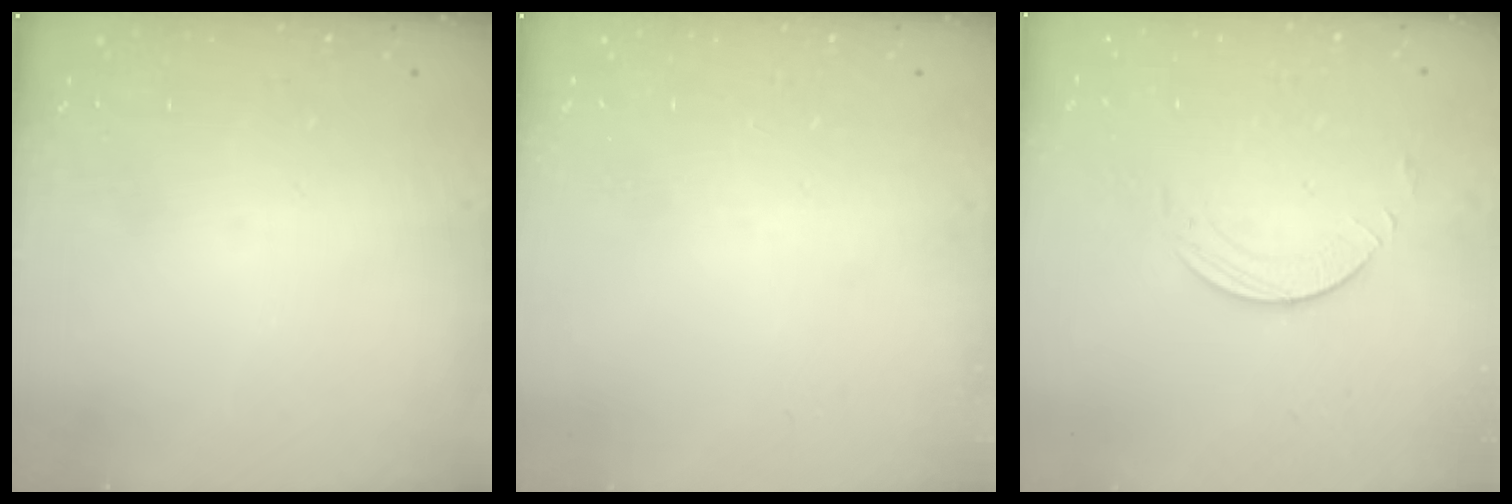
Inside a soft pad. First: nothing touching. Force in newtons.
{"total": 0.0}
{"total": 2.8, "press": 2.8, "slide": 0.2}